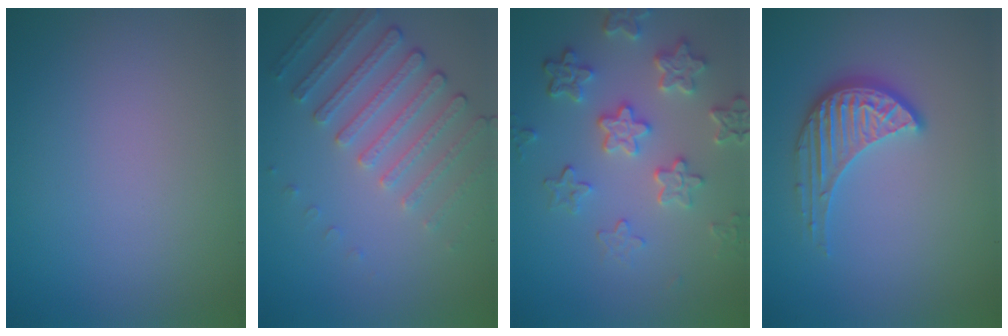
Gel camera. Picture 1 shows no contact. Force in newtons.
{"total": 4.7, "press": 3.5, "slide": 3.2}
{"total": 5.5, "press": 4.3, "slide": 3.5}
{"total": 3.8, "press": 3.2, "slide": 2.1}